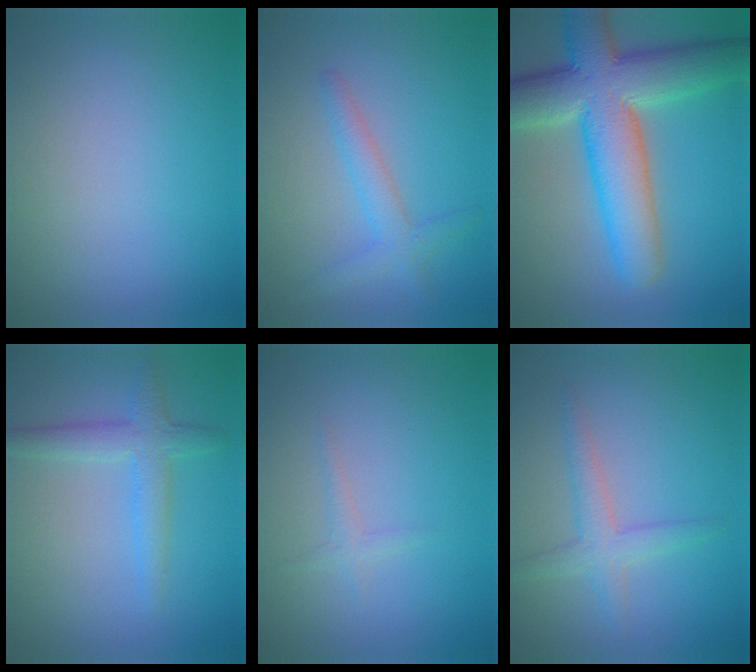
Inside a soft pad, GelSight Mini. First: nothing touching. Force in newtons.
{"total": 2.4, "press": 2.4, "slide": 0.1}
{"total": 11.3, "press": 11.3, "slide": 0.5}
{"total": 2.8, "press": 2.8, "slide": 0.1}
{"total": 0.8, "press": 0.8, "slide": 0.1}
{"total": 2.4, "press": 2.4, "slide": 0.1}